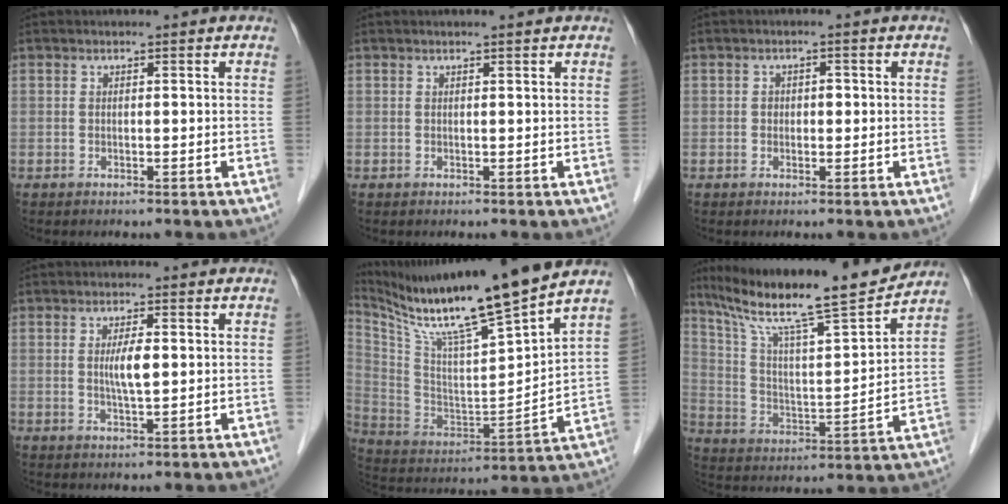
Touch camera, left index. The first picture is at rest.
{"total": 1.1, "force": [0.9, -0.2, 0.6], "torque": [-0.012, 0.007, 0.017]}
{"total": 1.6, "force": [0.1, 1.1, 1.2], "torque": [-0.016, 0.007, 0.000]}
{"total": 3.4, "force": [0.3, 0.5, 3.4], "torque": [-0.062, -0.003, 0.007]}
{"total": 20.0, "force": [16.1, -0.6, 11.9], "torque": [-0.214, -0.018, 0.282]}
{"total": 19.7, "force": [16.8, 0.3, 10.3], "torque": [-0.179, 0.000, 0.280]}